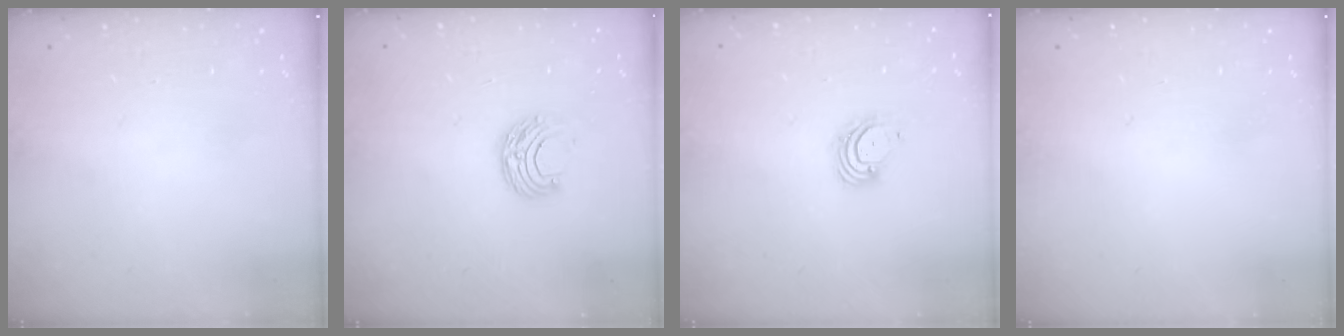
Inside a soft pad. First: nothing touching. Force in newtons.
{"total": 7.6, "press": 7.5, "slide": 0.6}
{"total": 4.0, "press": 4.0, "slide": 0.5}
{"total": 0.0}